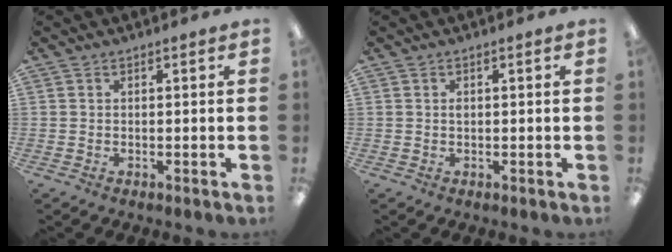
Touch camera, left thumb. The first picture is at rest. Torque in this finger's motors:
{"motor_torque": [0.11, 0.01, 0.01, 0.27, 0.05]}